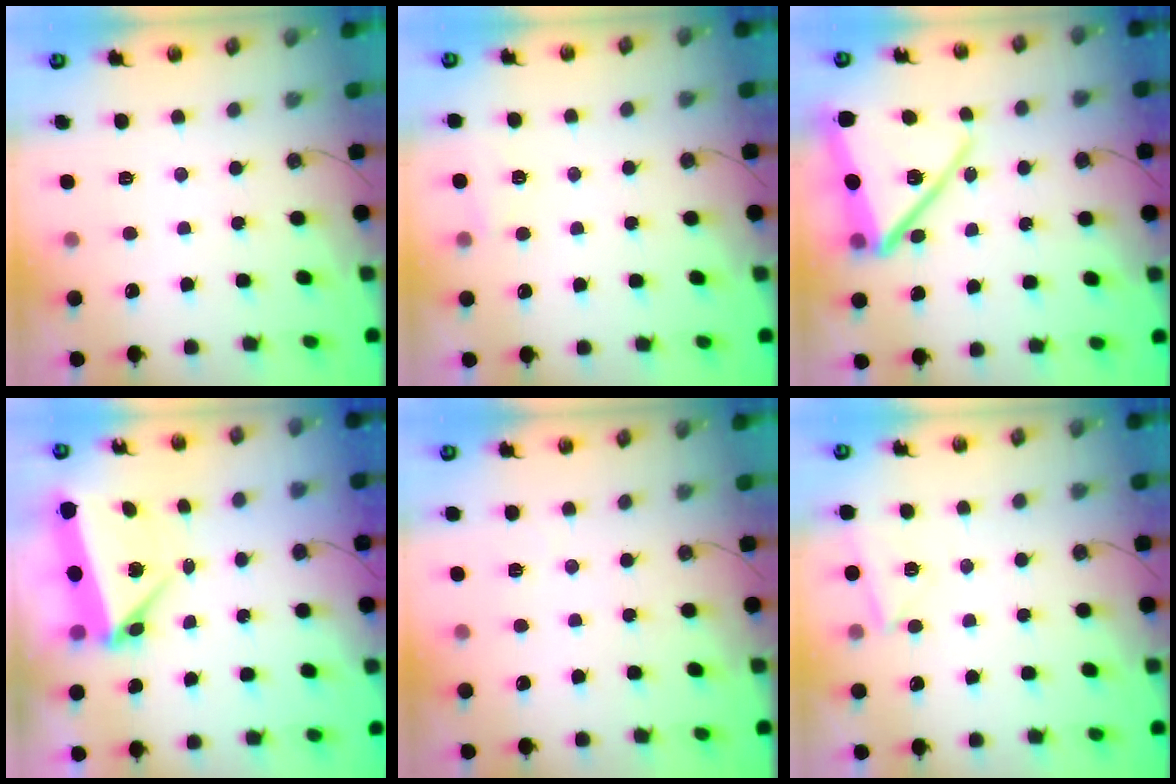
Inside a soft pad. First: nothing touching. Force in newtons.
{"total": 3.1, "press": 2.3, "slide": 2.1}
{"total": 18.1, "press": 18.0, "slide": 1.5}
{"total": 8.0, "press": 7.9, "slide": 1.0}
{"total": 1.5, "press": 1.5, "slide": 0.2}
{"total": 5.2, "press": 4.5, "slide": 2.6}